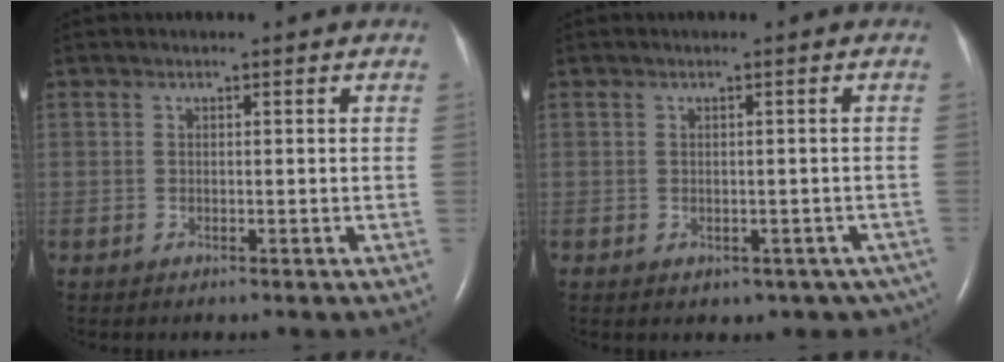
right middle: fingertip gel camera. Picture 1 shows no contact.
{"total": 6.1, "force": [-3.6, 4.4, 2.3], "torque": [-0.009, 0.017, -0.040]}